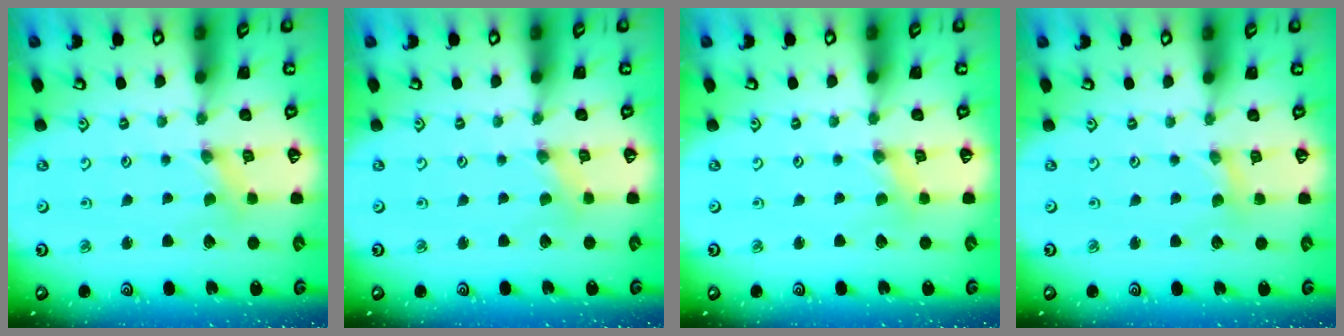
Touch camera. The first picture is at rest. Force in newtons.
{"total": 1.1, "press": 1.1, "slide": 0.2}
{"total": 0.0}
{"total": 1.2, "press": 1.2, "slide": 0.1}